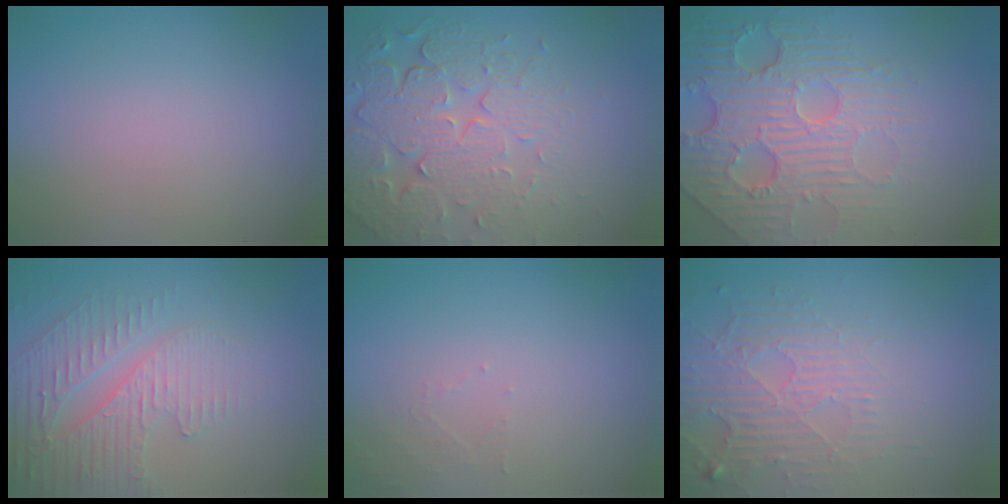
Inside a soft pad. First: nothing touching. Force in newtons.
{"total": 7.6, "press": 5.5, "slide": 5.2}
{"total": 7.7, "press": 5.6, "slide": 5.3}
{"total": 3.8, "press": 3.6, "slide": 1.2}
{"total": 1.0, "press": 1.0, "slide": 0.2}
{"total": 5.2, "press": 3.4, "slide": 4.0}